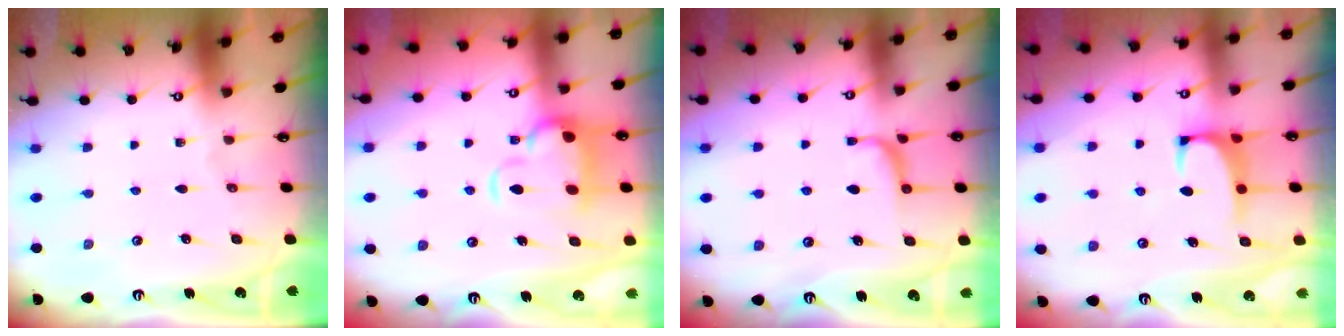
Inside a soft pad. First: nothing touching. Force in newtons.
{"total": 5.7, "press": 5.5, "slide": 1.5}
{"total": 1.0, "press": 0.8, "slide": 0.7}
{"total": 0.7, "press": 0.4, "slide": 0.6}